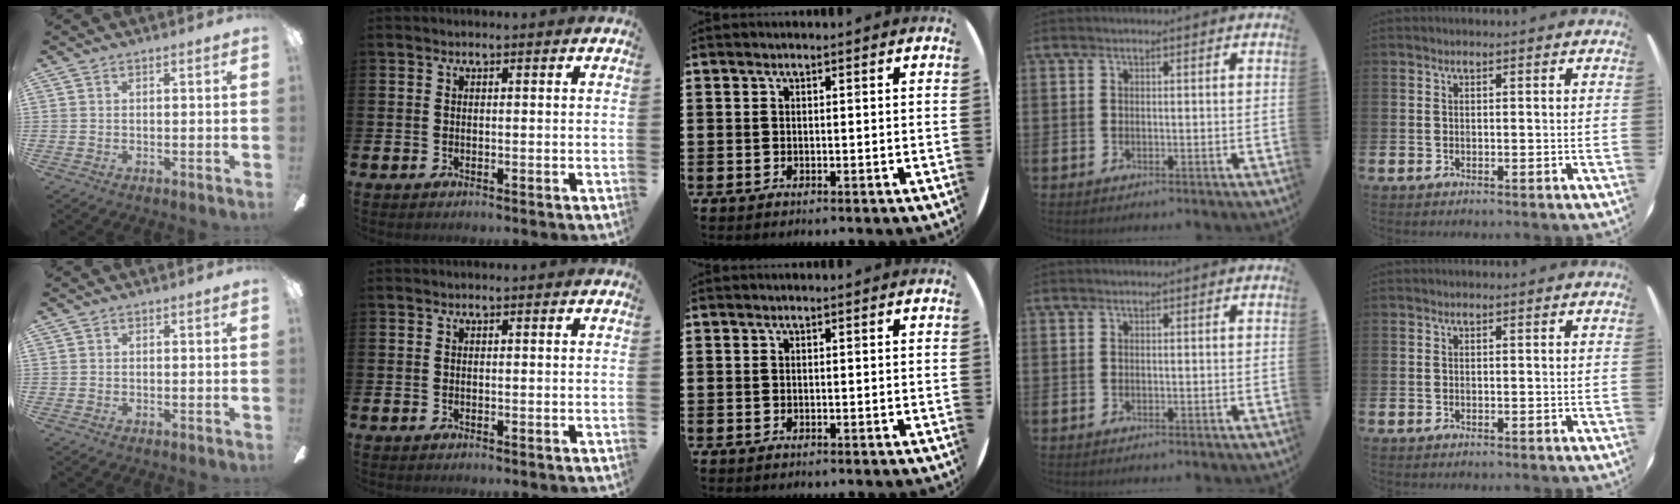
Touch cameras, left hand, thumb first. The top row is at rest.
{}